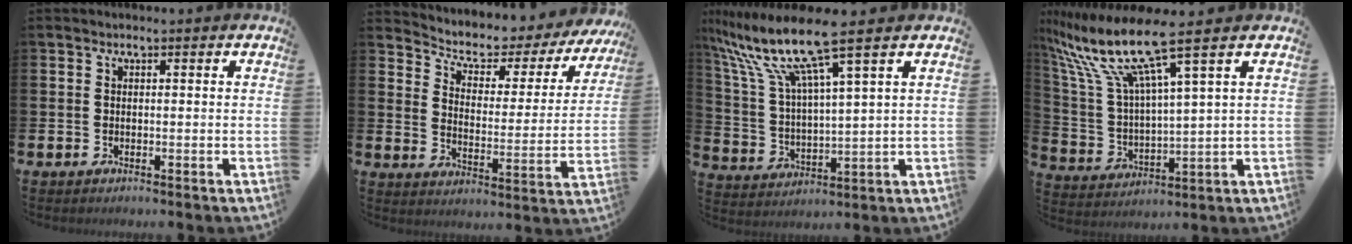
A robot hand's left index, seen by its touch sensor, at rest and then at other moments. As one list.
[{"total": 4.8, "force": [4.1, 2.1, 1.2], "torque": [-0.053, -0.036, 0.062]}, {"total": 11.1, "force": [8.2, 0.8, 7.3], "torque": [-0.175, -0.040, 0.135]}, {"total": 11.1, "force": [7.9, 1.0, 7.8], "torque": [-0.190, -0.046, 0.126]}]